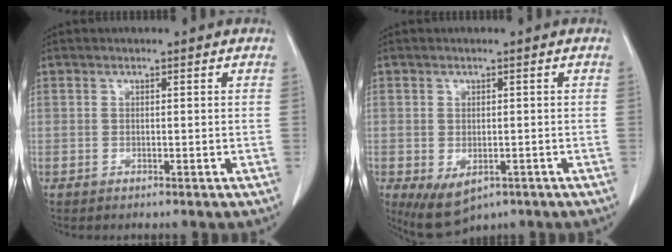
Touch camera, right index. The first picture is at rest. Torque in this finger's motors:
{"motor_torque": [0.62, -0.53, -0.03, 0.00]}